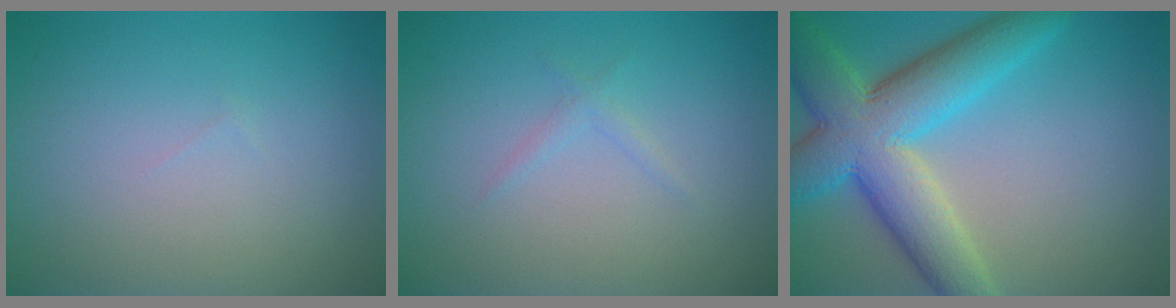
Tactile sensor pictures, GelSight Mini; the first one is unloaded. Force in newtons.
{"total": 0.9, "press": 0.9, "slide": 0.1}
{"total": 10.0, "press": 10.0, "slide": 0.6}